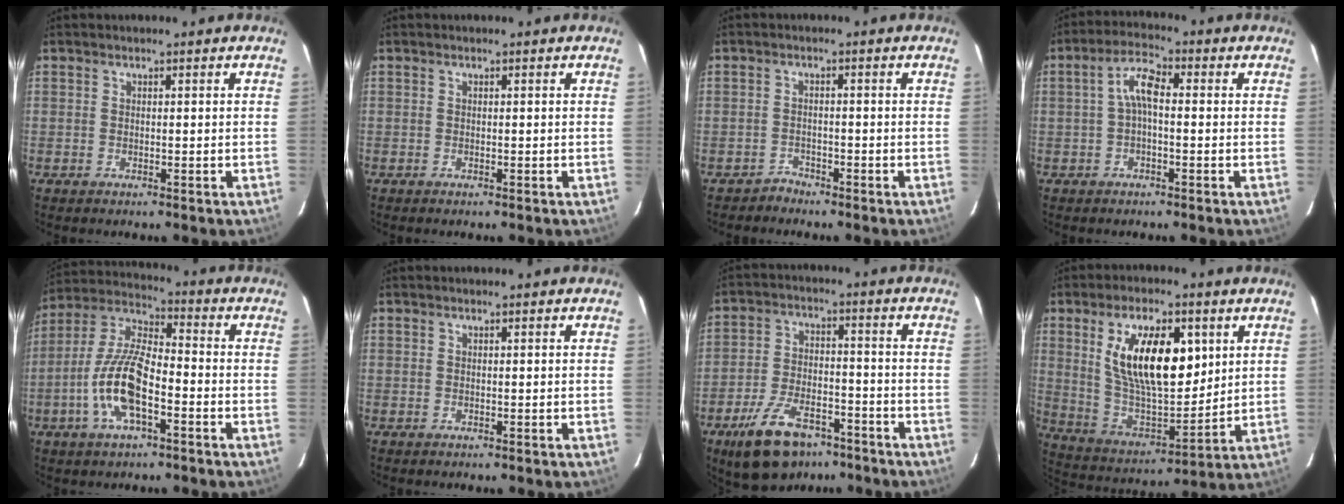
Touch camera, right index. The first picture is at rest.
{"total": 0.0}
{"total": 1.9, "force": [-1.6, 0.8, -0.6], "torque": [0.010, 0.009, -0.030]}
{"total": 4.7, "force": [-0.1, 1.8, 4.3], "torque": [-0.089, 0.018, -0.003]}
{"total": 13.1, "force": [-4.9, 4.5, 11.3], "torque": [-0.241, 0.000, -0.095]}
{"total": 0.0}
{"total": 14.0, "force": [-9.4, 6.8, 7.9], "torque": [-0.169, -0.006, -0.156]}
{"total": 18.7, "force": [6.2, 8.4, 15.6], "torque": [-0.277, 0.000, 0.123]}